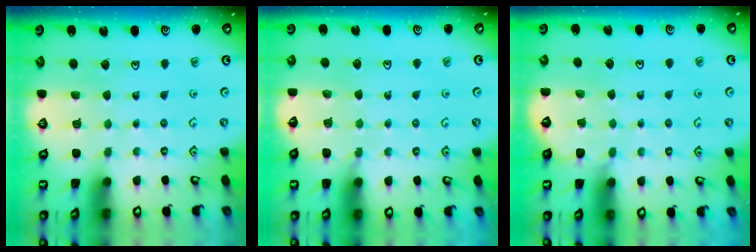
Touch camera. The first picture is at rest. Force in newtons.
{"total": 4.5, "press": 3.9, "slide": 2.2}
{"total": 2.9, "press": 2.8, "slide": 0.4}